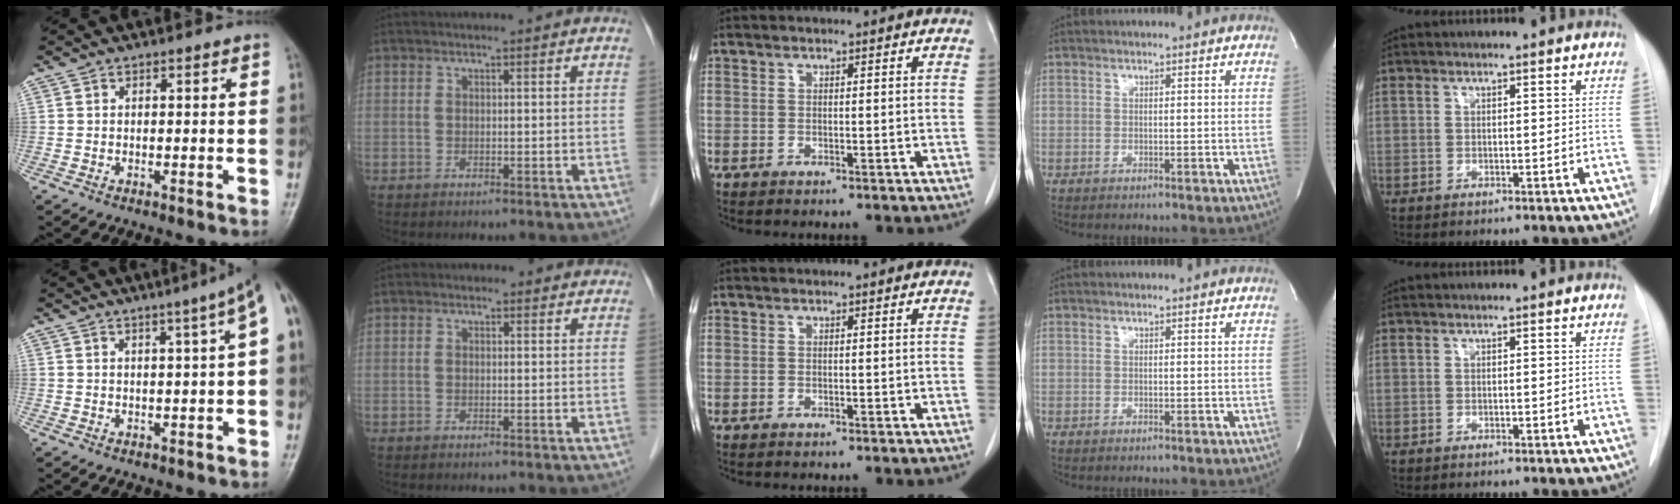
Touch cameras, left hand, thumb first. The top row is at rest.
{"thumb": {"total": 5.6, "force": [1.6, 0.4, 5.3], "torque": [-0.064, 0.017, 0.015]}, "index": {"total": 0.9, "force": [0.4, 0.7, 0.3], "torque": [-0.006, 0.004, -0.001]}}